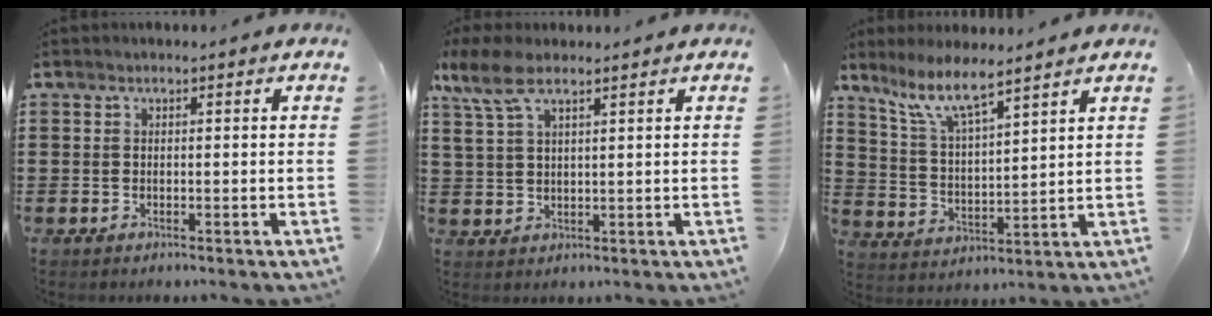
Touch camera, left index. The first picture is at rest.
{"total": 6.1, "force": [4.0, 1.6, 4.3], "torque": [-0.108, -0.004, 0.070]}
{"total": 7.4, "force": [6.1, 0.9, 4.1], "torque": [-0.102, -0.021, 0.109]}